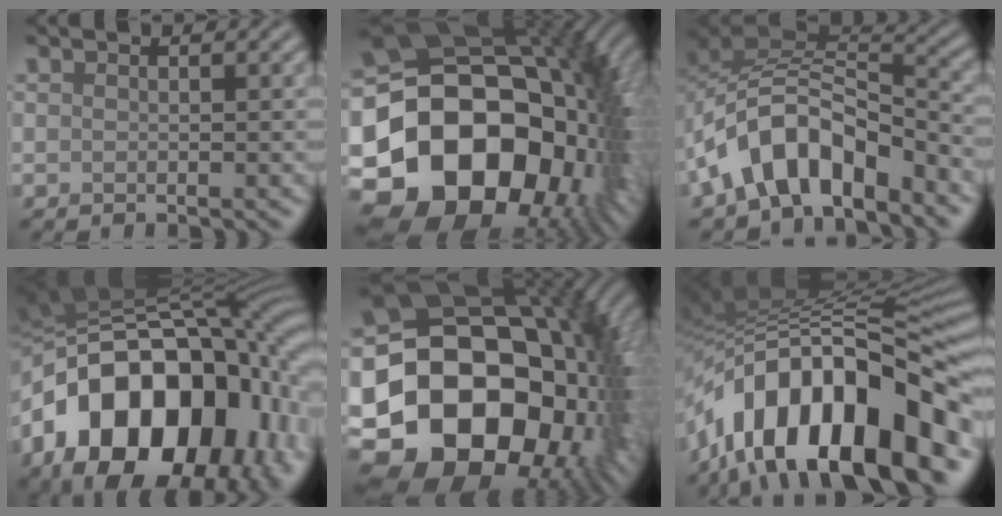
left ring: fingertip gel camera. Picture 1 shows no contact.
{"total": 21.6, "force": [-4.7, 15.6, 14.1], "torque": [-0.245, -0.028, -0.057]}
{"total": 9.3, "force": [-4.9, 4.9, 6.2], "torque": [-0.093, 0.013, -0.095]}
{"total": 19.3, "force": [-5.5, 12.9, 13.3], "torque": [-0.220, 0.012, -0.087]}
{"total": 23.6, "force": [-5.3, 18.2, 14.1], "torque": [-0.219, -0.014, -0.120]}
{"total": 16.8, "force": [-7.7, 7.5, 12.8], "torque": [-0.196, 0.038, -0.152]}